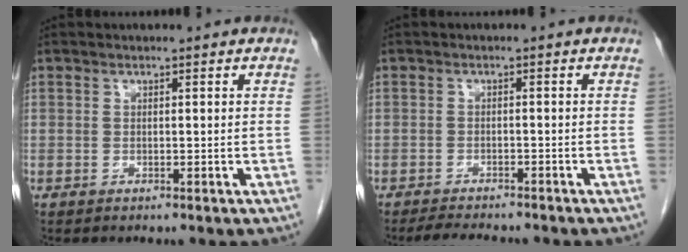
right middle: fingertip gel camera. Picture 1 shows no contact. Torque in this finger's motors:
{"motor_torque": [0.68, -0.52, 0.03, 0.04]}